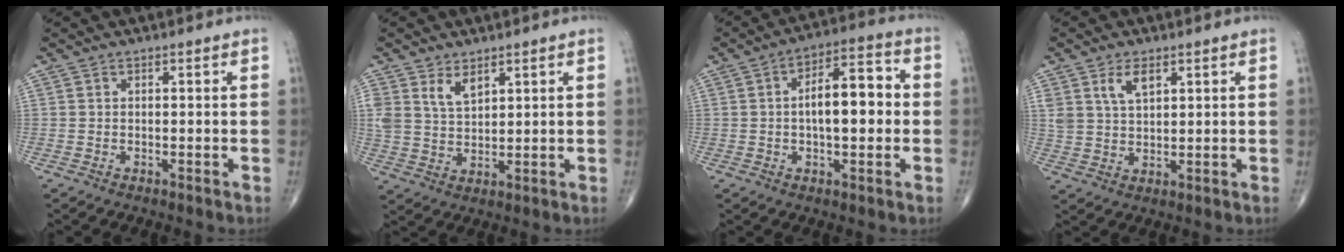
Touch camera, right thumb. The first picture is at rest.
{"total": 5.2, "force": [3.1, 2.9, 3.0], "torque": [-0.042, -0.018, 0.066]}
{"total": 11.6, "force": [0.1, 5.1, 10.4], "torque": [-0.145, 0.027, -0.003]}
{"total": 5.0, "force": [2.7, 2.7, 3.4], "torque": [-0.053, -0.012, 0.054]}